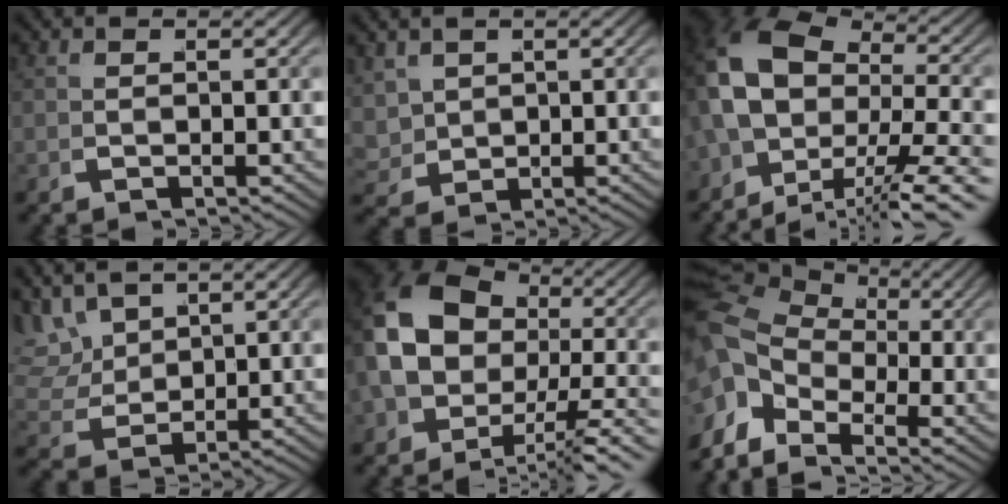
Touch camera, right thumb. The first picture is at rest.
{"total": 5.0, "force": [0.0, 3.9, 3.1], "torque": [-0.084, -0.029, 0.008]}
{"total": 10.4, "force": [-2.1, 6.9, 7.5], "torque": [-0.157, -0.022, -0.035]}
{"total": 6.4, "force": [1.4, 4.7, 4.2], "torque": [-0.089, -0.004, 0.022]}
{"total": 11.8, "force": [-2.7, 9.2, 7.0], "torque": [-0.162, -0.025, -0.036]}
{"total": 7.4, "force": [0.3, 5.1, 5.3], "torque": [-0.091, -0.001, -0.012]}